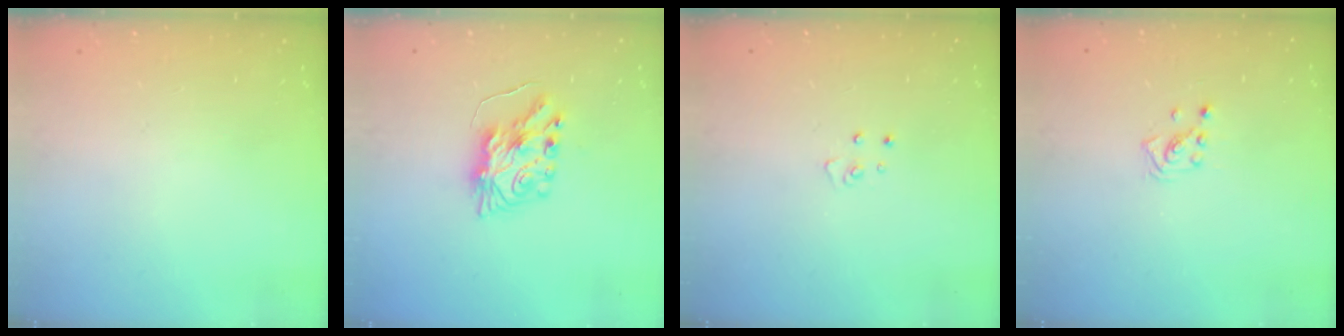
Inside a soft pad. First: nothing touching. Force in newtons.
{"total": 8.4, "press": 8.4, "slide": 0.4}
{"total": 3.1, "press": 3.1, "slide": 0.3}
{"total": 1.3, "press": 1.3, "slide": 0.1}